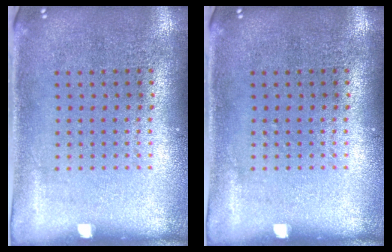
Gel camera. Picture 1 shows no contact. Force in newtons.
{"total": 0.0}